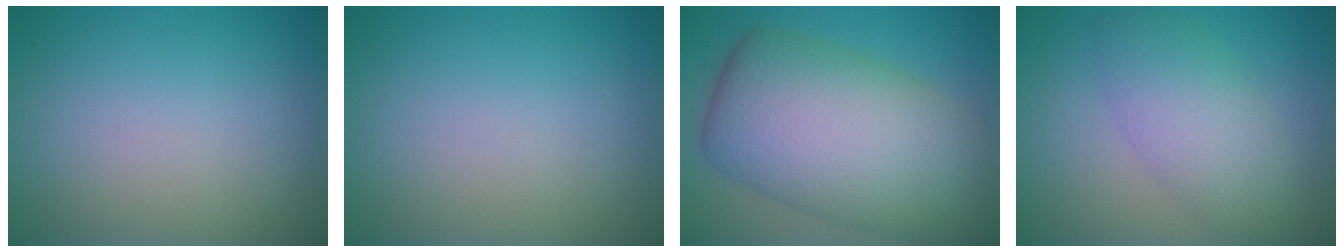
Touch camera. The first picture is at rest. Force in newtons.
{"total": 0.0}
{"total": 12.2, "press": 12.2, "slide": 0.4}
{"total": 4.7, "press": 4.7, "slide": 0.1}